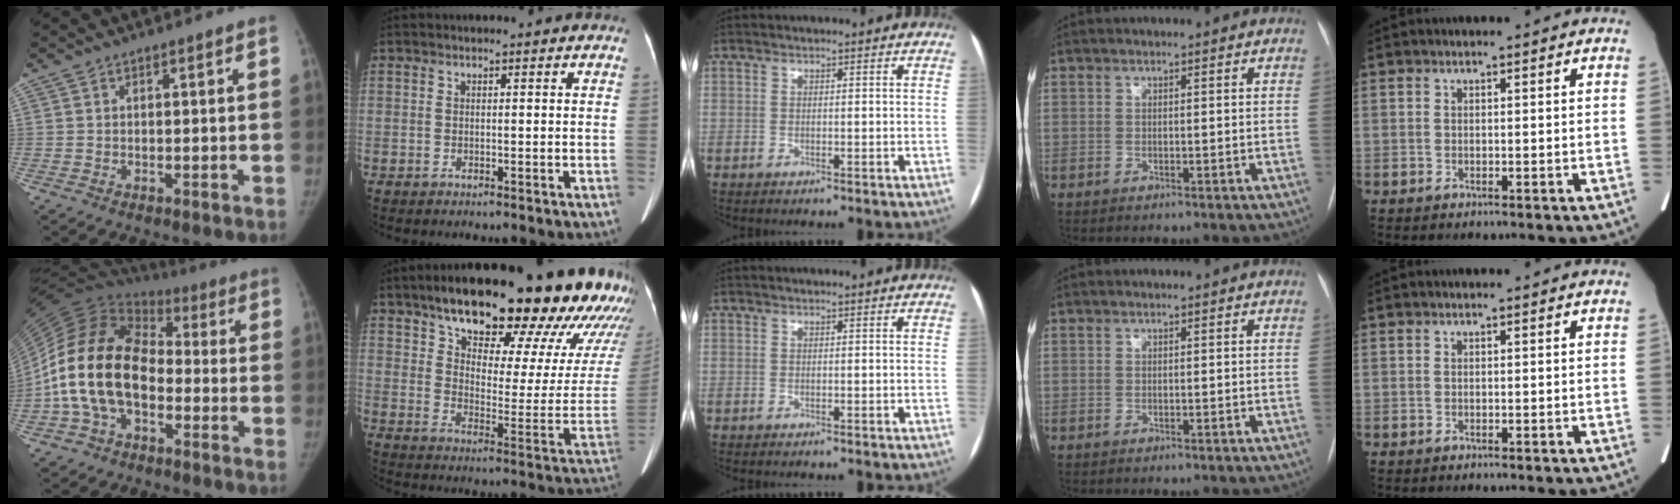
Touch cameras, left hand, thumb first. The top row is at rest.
{"thumb": {"total": 20.4, "force": [-4.1, 13.5, 14.7], "torque": [-0.288, 0.048, -0.081]}, "index": {"total": 30.8, "force": [23.8, 7.3, 18.2], "torque": [-0.225, -0.043, 0.301]}}